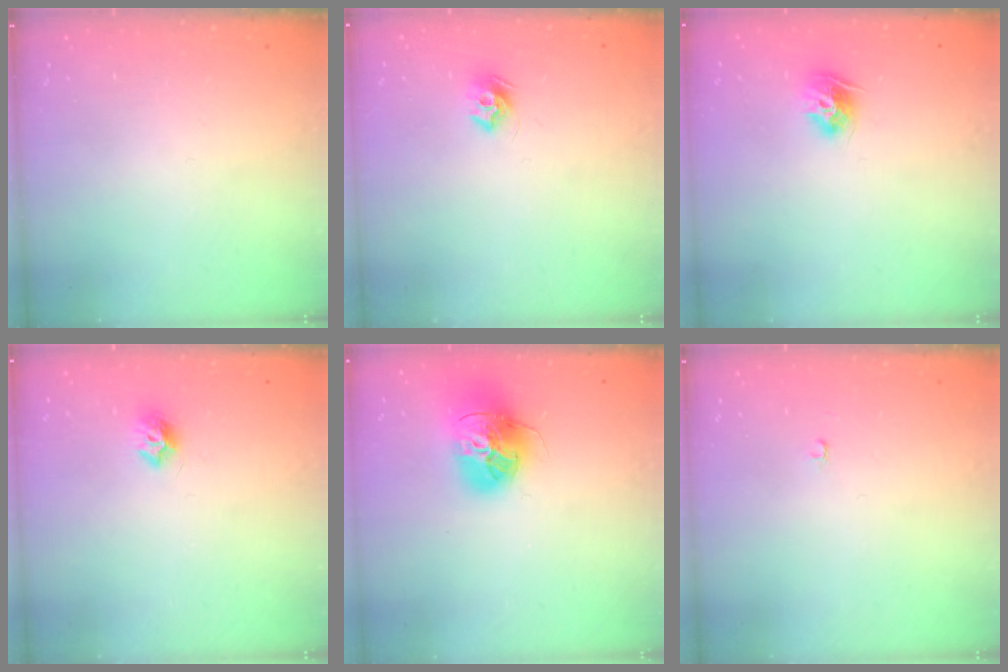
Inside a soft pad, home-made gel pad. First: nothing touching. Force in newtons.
{"total": 7.6, "press": 7.6, "slide": 0.2}
{"total": 9.6, "press": 9.6, "slide": 0.7}
{"total": 7.1, "press": 7.0, "slide": 0.3}
{"total": 17.1, "press": 17.0, "slide": 1.9}
{"total": 2.1, "press": 2.1, "slide": 0.2}